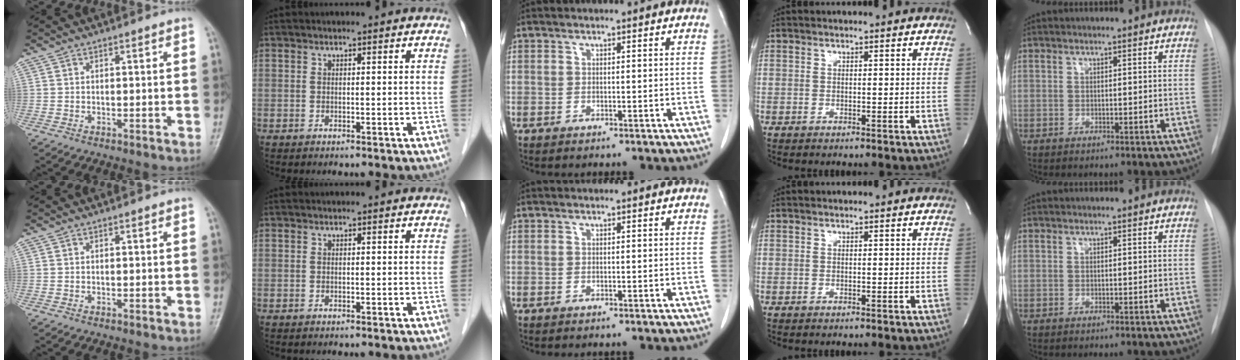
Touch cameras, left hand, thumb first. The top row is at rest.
{}